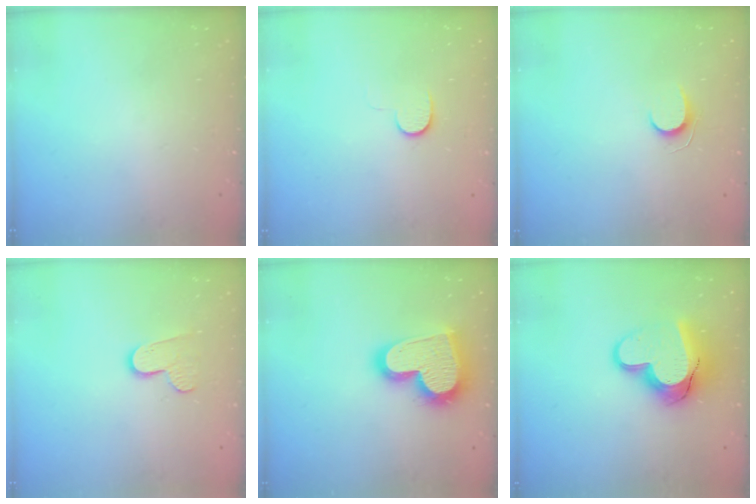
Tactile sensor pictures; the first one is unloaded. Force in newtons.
{"total": 6.8, "press": 6.7, "slide": 1.0}
{"total": 5.6, "press": 5.6, "slide": 0.5}
{"total": 7.8, "press": 7.7, "slide": 0.6}
{"total": 21.5, "press": 21.4, "slide": 1.5}
{"total": 16.2, "press": 16.2, "slide": 1.3}